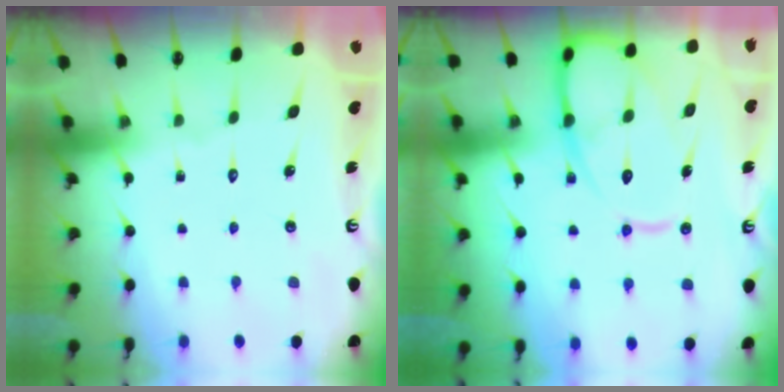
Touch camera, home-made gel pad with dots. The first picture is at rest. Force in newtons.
{"total": 14.0, "press": 13.9, "slide": 1.5}